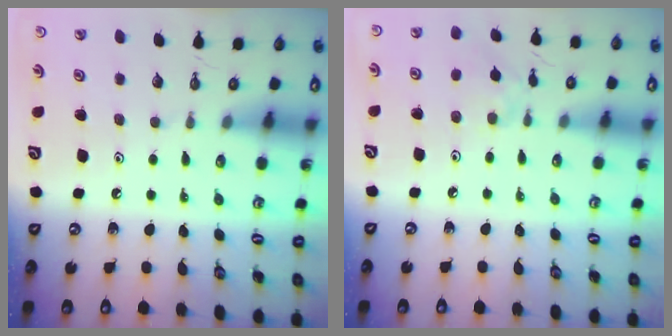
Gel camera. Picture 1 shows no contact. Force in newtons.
{"total": 2.0, "press": 1.9, "slide": 0.5}